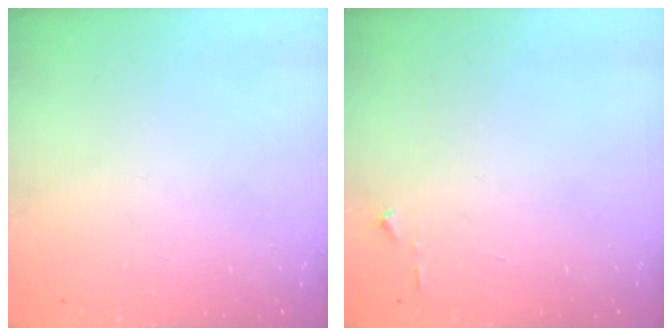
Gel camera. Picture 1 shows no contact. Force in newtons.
{"total": 3.0, "press": 2.9, "slide": 0.4}